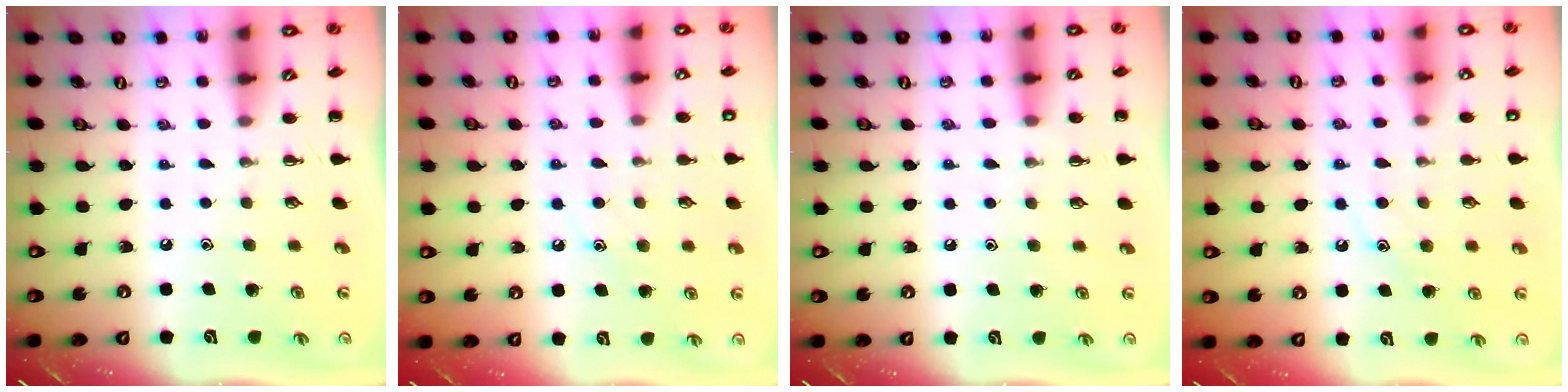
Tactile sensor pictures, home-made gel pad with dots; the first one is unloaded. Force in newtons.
{"total": 9.0, "press": 8.9, "slide": 1.4}
{"total": 6.7, "press": 6.3, "slide": 2.3}
{"total": 10.3, "press": 10.2, "slide": 1.4}